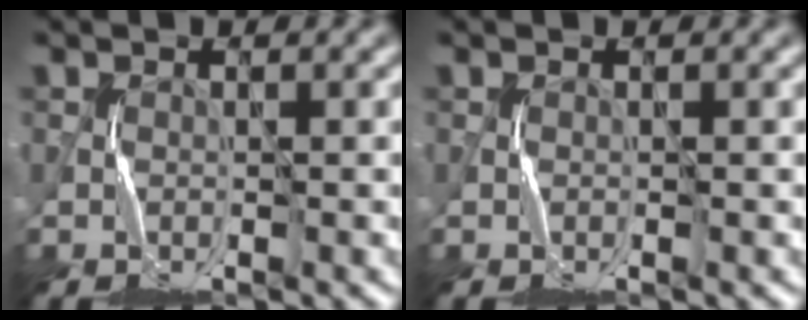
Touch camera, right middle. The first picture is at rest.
{"total": 0.0}